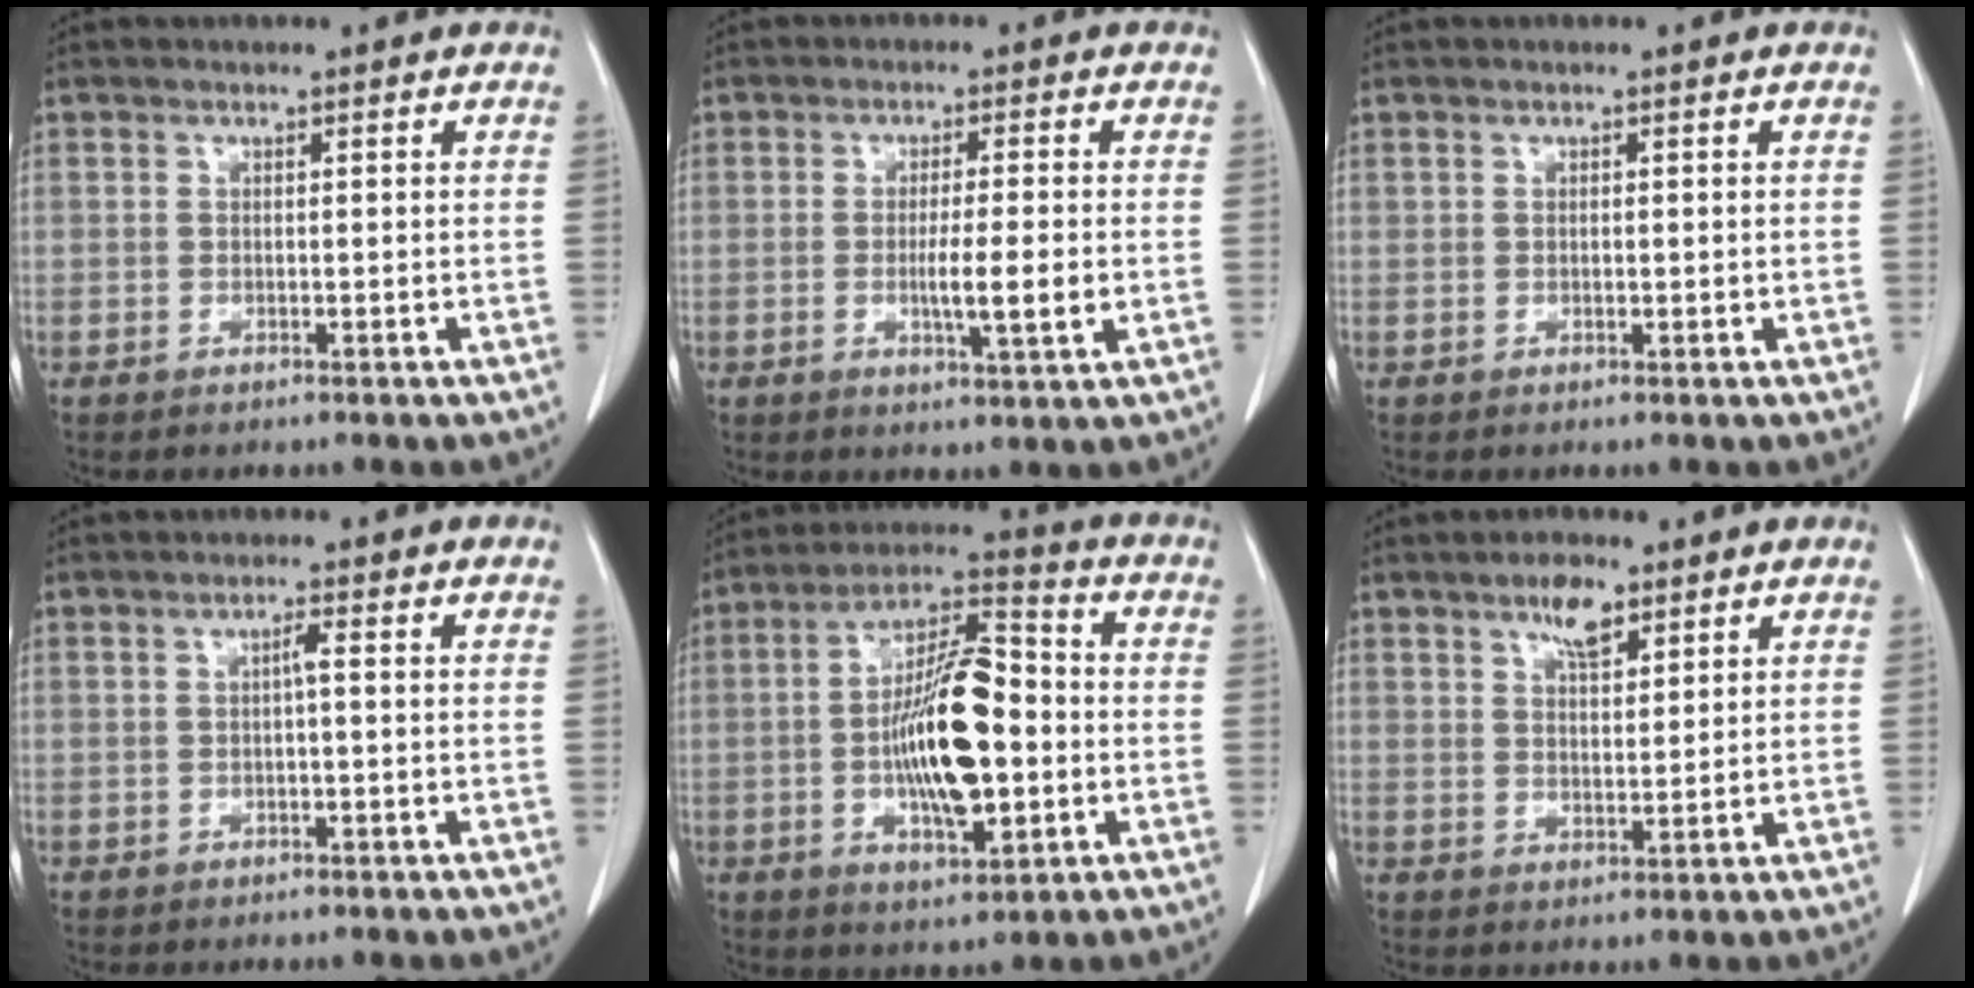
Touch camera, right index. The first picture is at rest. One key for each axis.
{"total": 4.5, "fx": -0.7, "fy": 0.1, "fz": 4.4, "tx": -0.074, "ty": -0.007, "tz": -0.009}
{"total": 0.5, "fx": 0.2, "fy": 0.3, "fz": 0.4, "tx": -0.006, "ty": 0.001, "tz": 0.006}
{"total": 1.2, "fx": 0.0, "fy": 0.0, "fz": 1.2, "tx": -0.021, "ty": 0.004, "tz": -0.001}
{"total": 15.3, "fx": -1.8, "fy": 4.7, "fz": 14.4, "tx": -0.265, "ty": 0.012, "tz": -0.027}
{"total": 4.9, "fx": 3.1, "fy": 1.8, "fz": 3.3, "tx": -0.059, "ty": 0.004, "tz": 0.055}